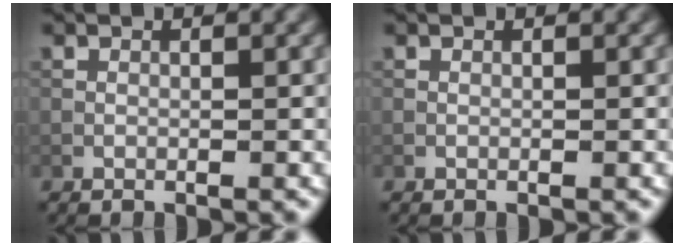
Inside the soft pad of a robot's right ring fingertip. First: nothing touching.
{"total": 0.0}